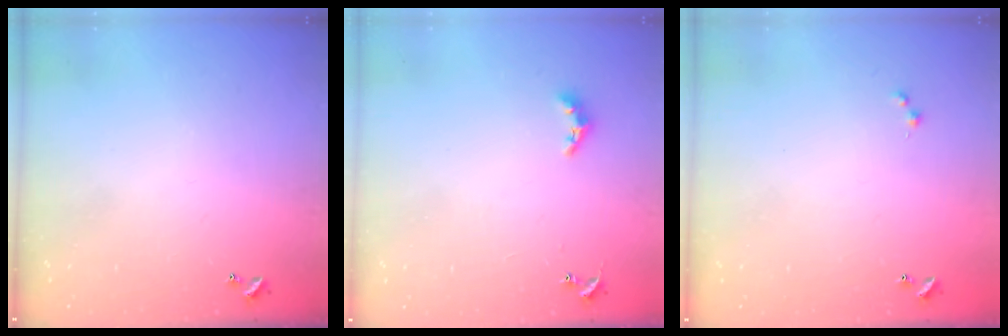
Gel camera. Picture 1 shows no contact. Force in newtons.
{"total": 3.1, "press": 3.1, "slide": 0.6}
{"total": 0.0}